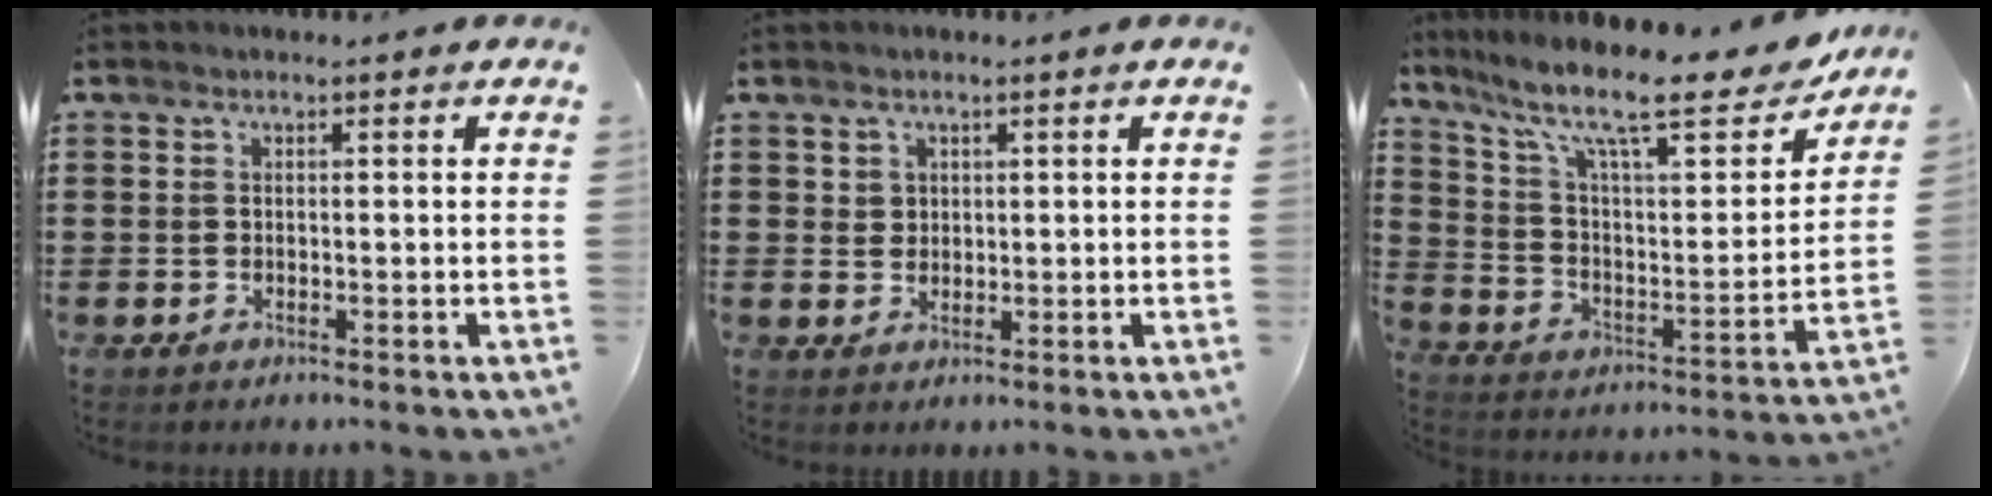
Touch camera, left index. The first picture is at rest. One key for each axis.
{"total": 1.6, "fx": 1.0, "fy": 1.3, "fz": 0.2, "tx": -0.009, "ty": 0.003, "tz": 0.020}
{"total": 14.4, "fx": 10.5, "fy": 3.1, "fz": 9.3, "tx": -0.192, "ty": -0.060, "tz": 0.170}